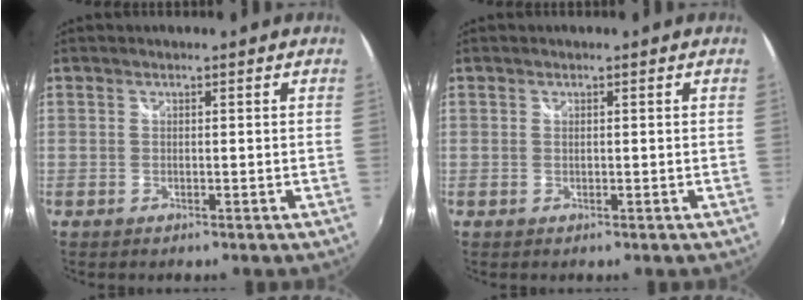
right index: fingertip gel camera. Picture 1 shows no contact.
{"total": 0.0}